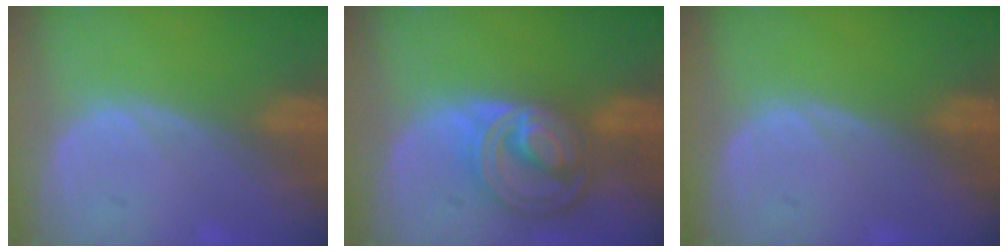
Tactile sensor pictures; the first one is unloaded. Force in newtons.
{"total": 8.5, "press": 7.3, "slide": 4.4}
{"total": 0.0}